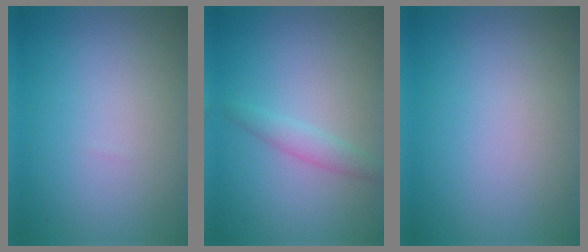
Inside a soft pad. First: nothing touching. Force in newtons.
{"total": 1.6, "press": 1.6, "slide": 0.1}
{"total": 0.0}